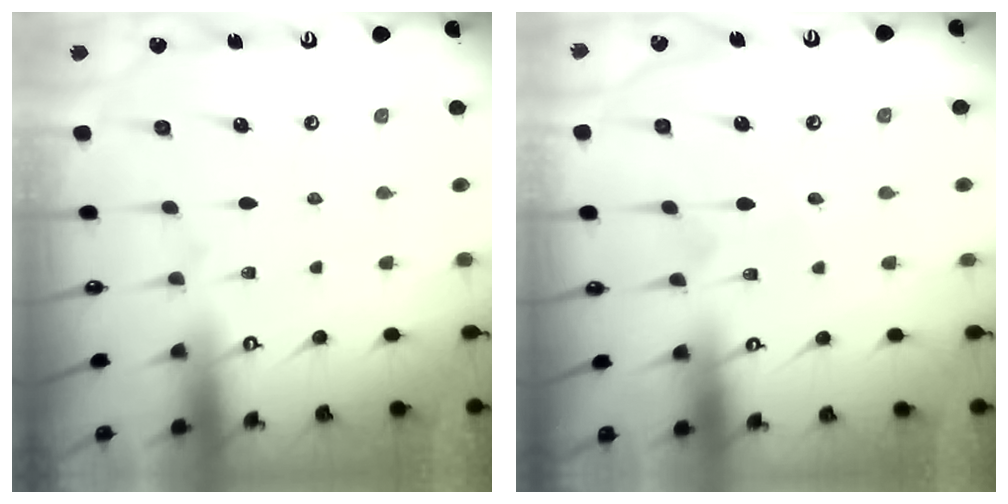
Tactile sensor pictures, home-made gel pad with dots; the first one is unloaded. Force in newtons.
{"total": 2.7, "press": 2.6, "slide": 0.2}